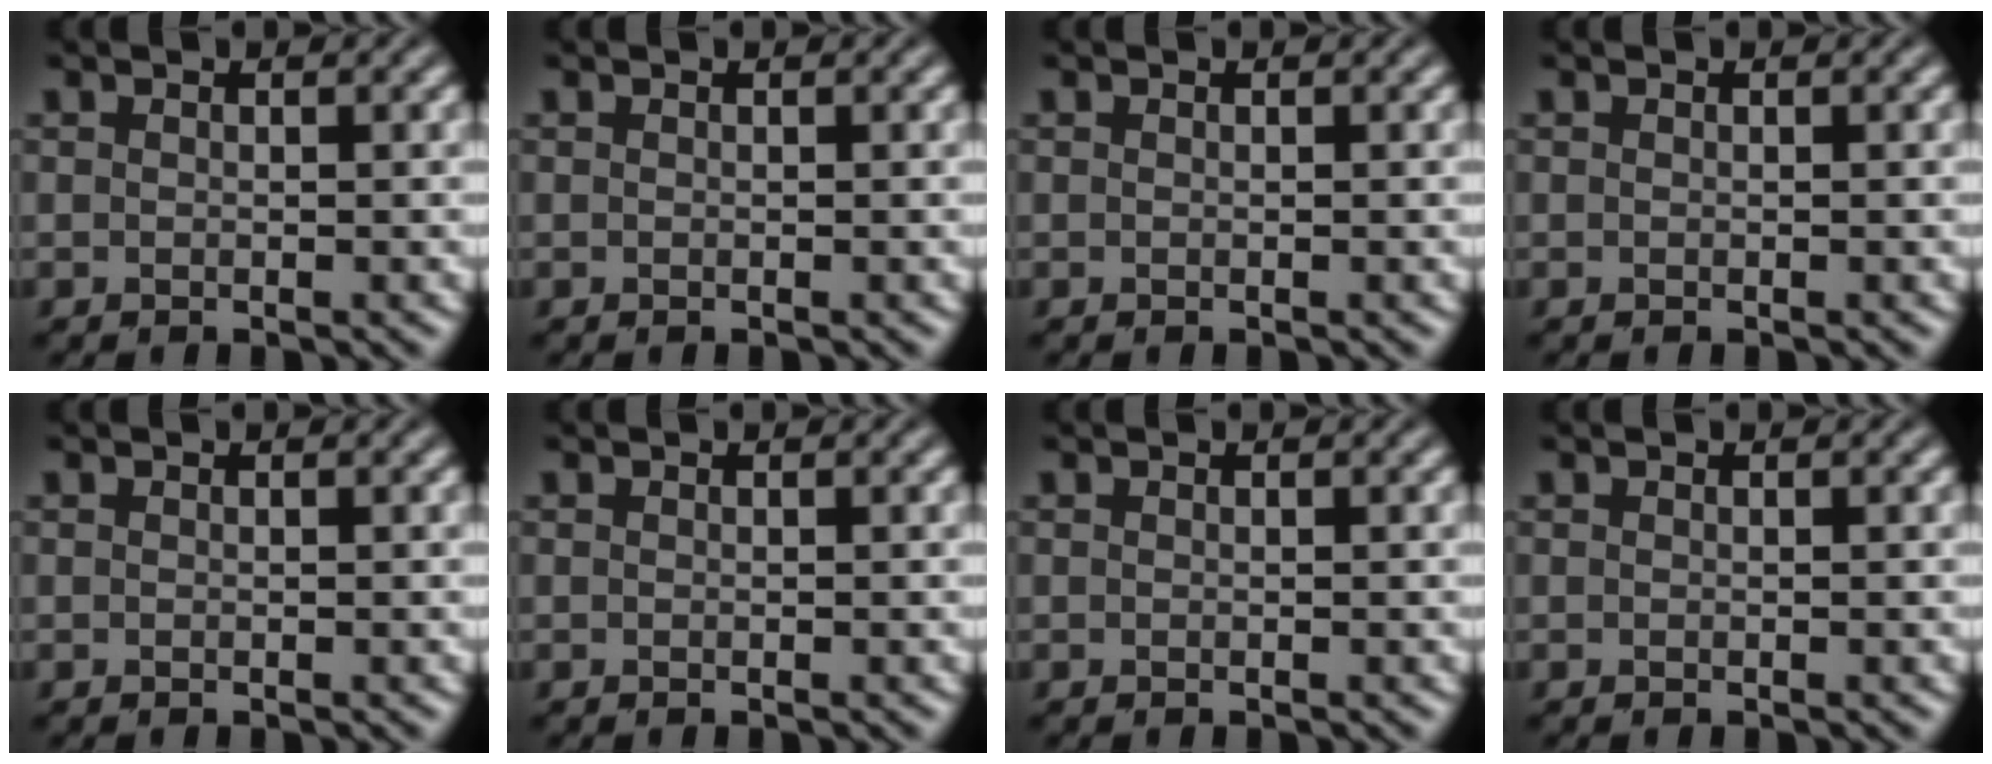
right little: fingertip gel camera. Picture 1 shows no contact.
{"total": 0.0}
{"total": 0.0}
{"total": 0.0}
{"total": 0.0}
{"total": 0.0}
{"total": 0.0}
{"total": 0.0}